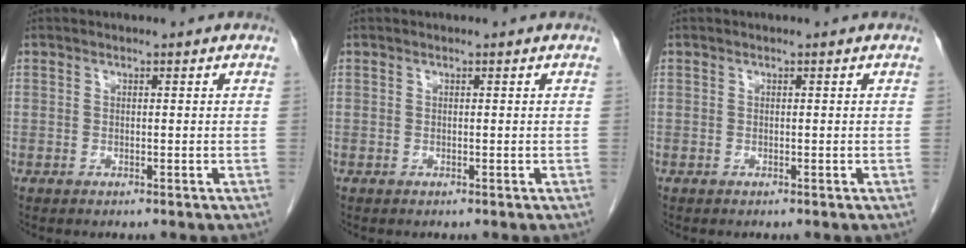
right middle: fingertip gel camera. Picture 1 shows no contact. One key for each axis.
{"total": 0.0}
{"total": 0.0}